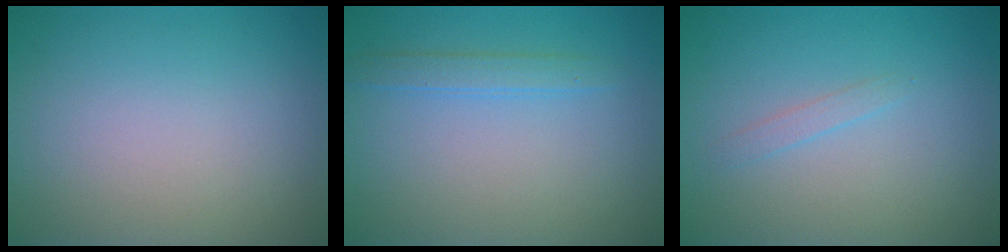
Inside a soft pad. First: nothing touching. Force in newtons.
{"total": 1.6, "press": 1.6, "slide": 0.0}
{"total": 0.8, "press": 0.8, "slide": 0.1}